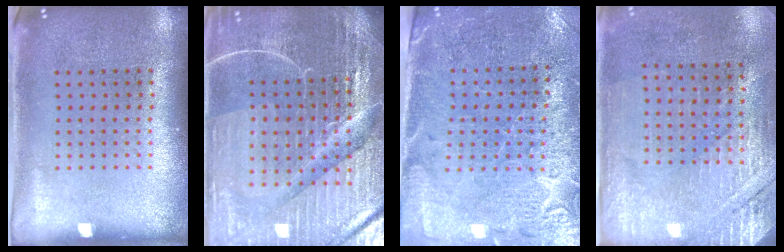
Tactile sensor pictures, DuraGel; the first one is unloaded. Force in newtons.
{"total": 5.8, "press": 5.3, "slide": 2.4}
{"total": 3.0, "press": 2.9, "slide": 0.9}
{"total": 2.8, "press": 2.6, "slide": 1.0}